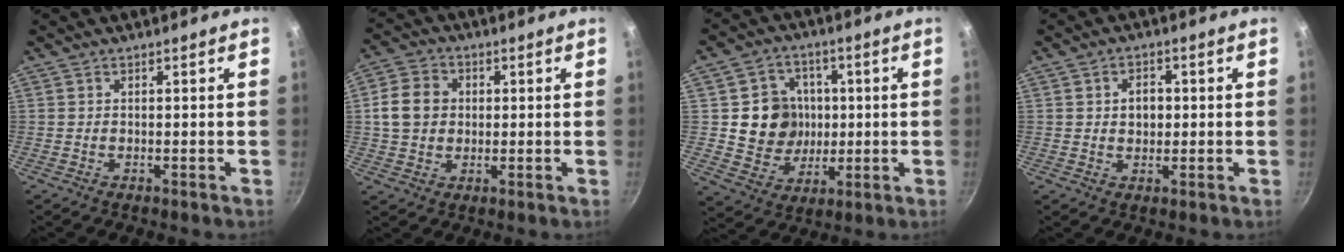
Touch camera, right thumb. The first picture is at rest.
{"total": 8.5, "force": [1.0, 7.1, 4.5], "torque": [-0.059, 0.008, 0.008]}
{"total": 12.0, "force": [0.8, 11.1, 4.7], "torque": [-0.039, 0.000, 0.019]}
{"total": 4.2, "force": [0.4, 3.2, 2.6], "torque": [-0.025, 0.004, 0.006]}